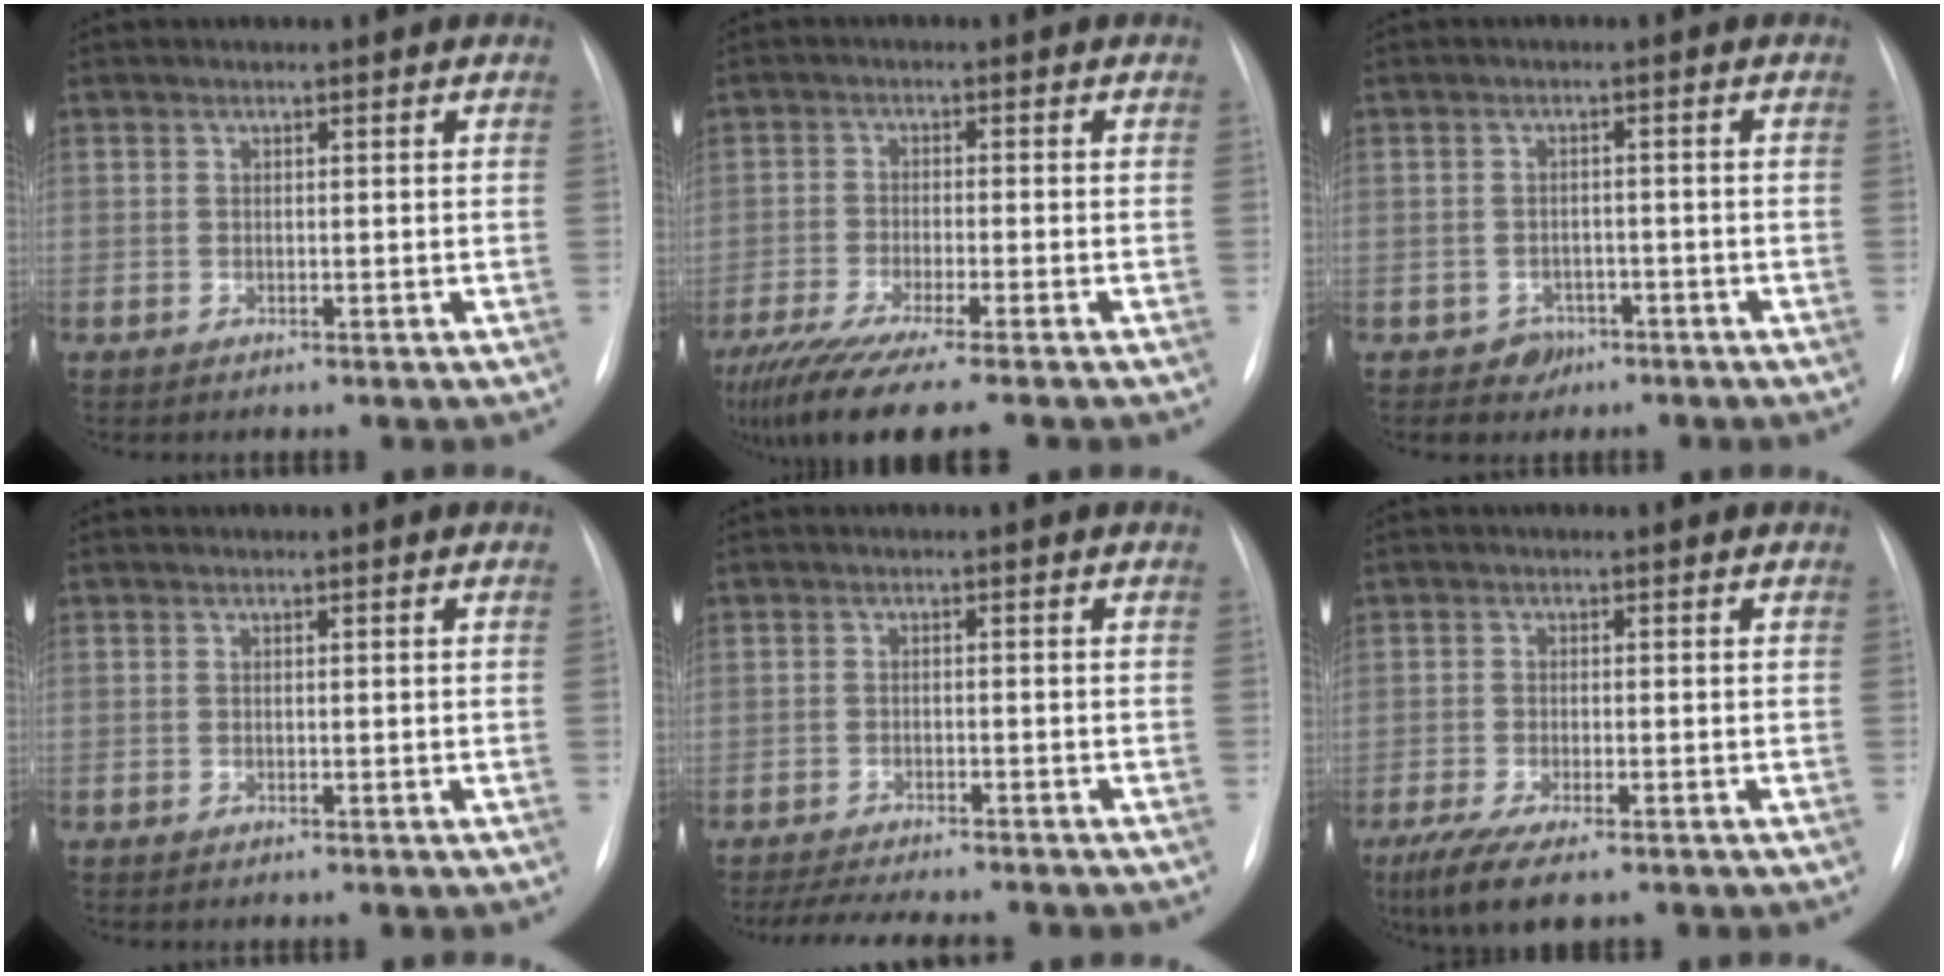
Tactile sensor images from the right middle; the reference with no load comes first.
{"total": 13.0, "force": [-10.4, 0.5, 7.9], "torque": [-0.138, -0.037, -0.170]}
{"total": 2.8, "force": [-1.6, 2.3, 0.0], "torque": [0.005, 0.012, -0.021]}
{"total": 0.0}
{"total": 9.8, "force": [-8.7, 2.0, 4.1], "torque": [-0.062, -0.008, -0.125]}
{"total": 7.3, "force": [-4.9, 1.7, 5.1], "torque": [-0.094, -0.021, -0.077]}